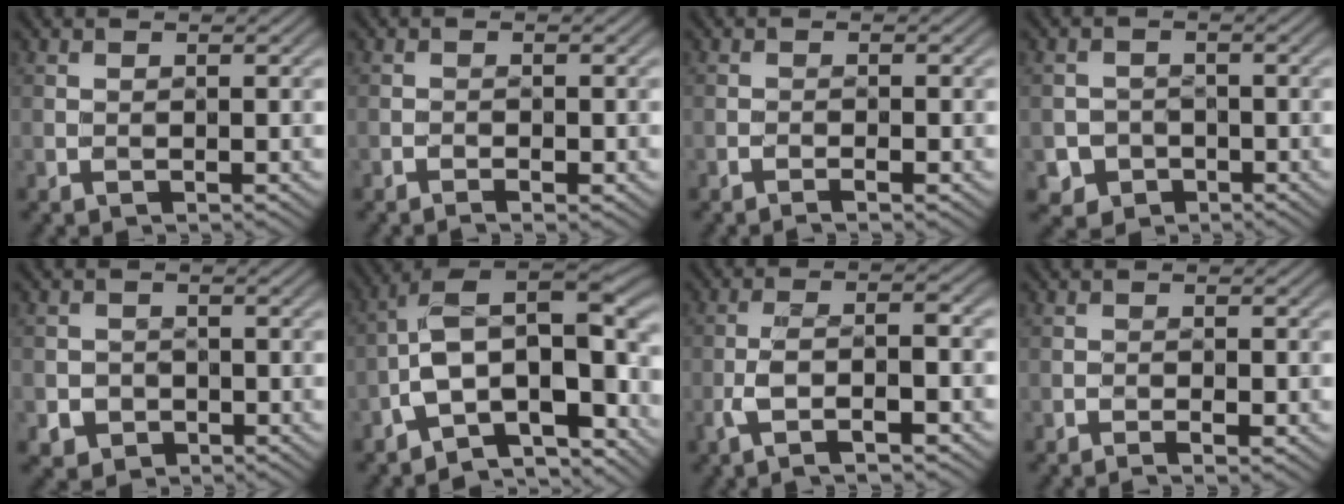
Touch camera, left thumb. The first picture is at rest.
{"total": 1.5, "force": [-1.2, 0.2, 1.0], "torque": [-0.017, -0.001, -0.019]}
{"total": 1.4, "force": [-1.1, -0.1, 0.8], "torque": [-0.020, 0.000, -0.019]}
{"total": 2.7, "force": [-1.4, 2.2, -0.3], "torque": [0.012, -0.003, -0.028]}
{"total": 2.4, "force": [-1.2, 2.0, -0.4], "torque": [0.014, -0.004, -0.025]}
{"total": 12.4, "force": [-5.6, 5.6, 9.6], "torque": [-0.157, 0.010, -0.104]}
{"total": 5.9, "force": [-3.2, 0.9, 4.9], "torque": [-0.086, 0.003, -0.064]}
{"total": 1.9, "force": [-1.3, 0.2, 1.3], "torque": [-0.022, 0.001, -0.019]}